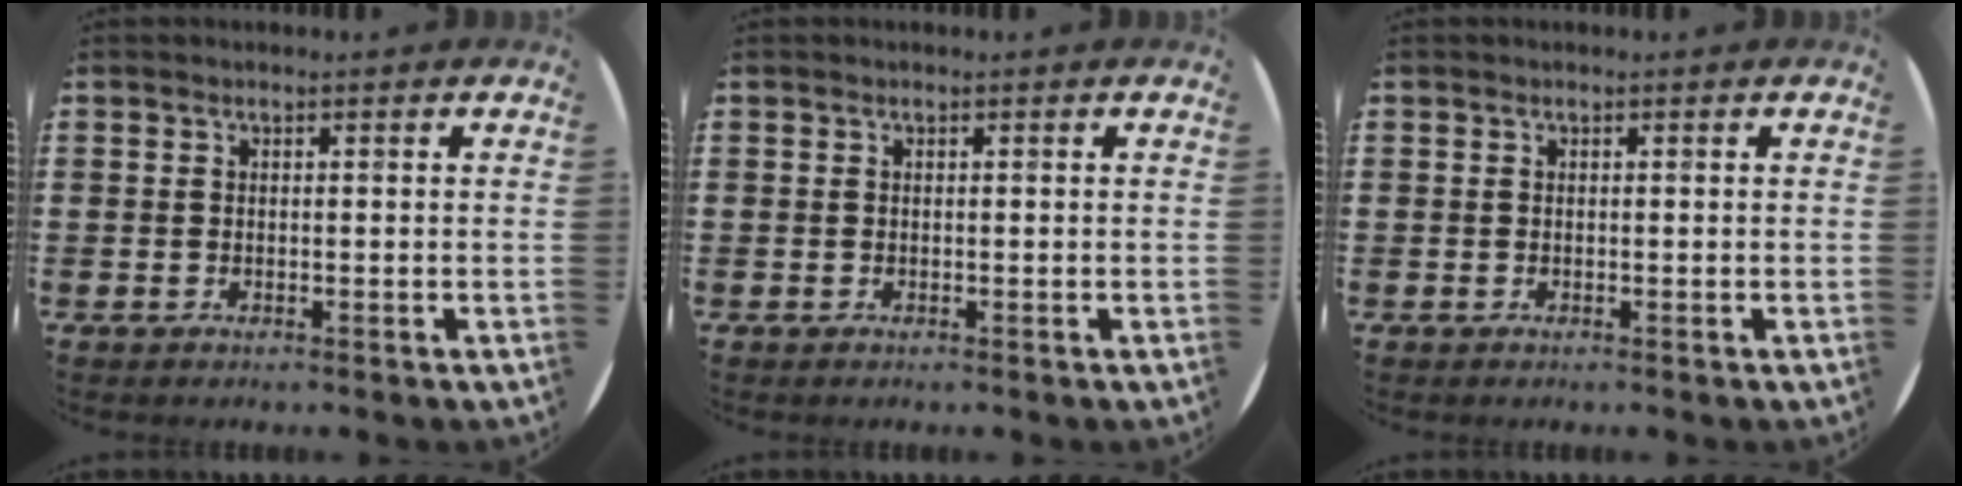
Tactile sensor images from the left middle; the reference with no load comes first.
{"total": 0.0}
{"total": 0.0}